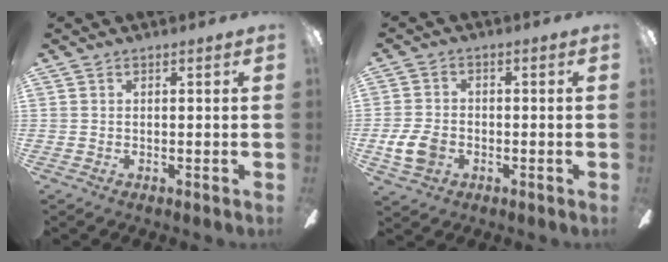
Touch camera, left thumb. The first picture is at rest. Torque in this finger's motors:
{"motor_torque": [-0.64, 0.84, 0.06, -0.07, 0.04]}